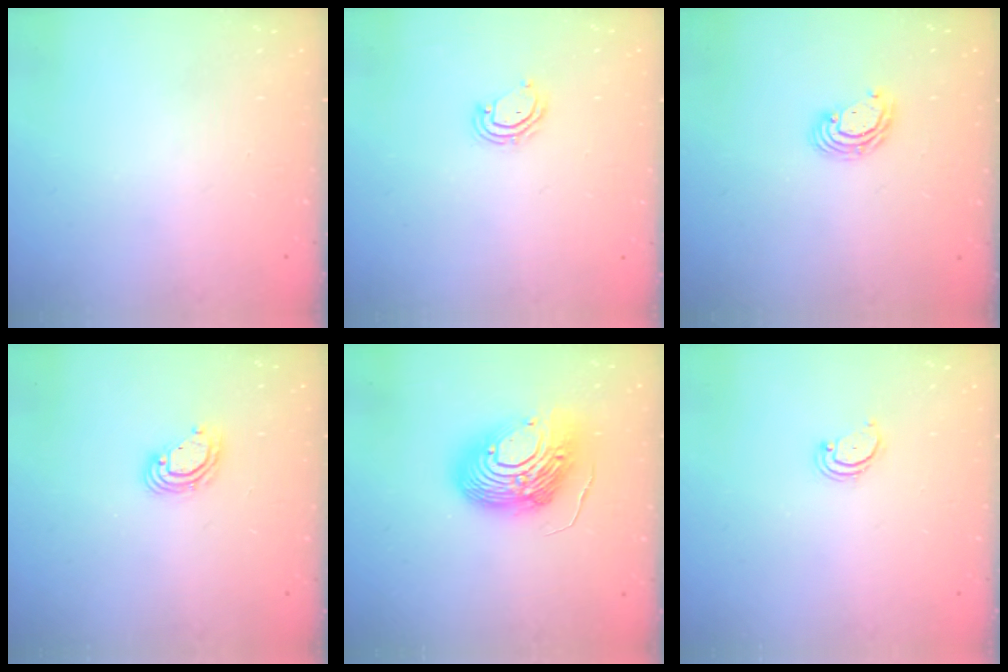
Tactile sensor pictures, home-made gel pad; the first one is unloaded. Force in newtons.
{"total": 4.6, "press": 4.6, "slide": 0.3}
{"total": 4.9, "press": 4.9, "slide": 0.2}
{"total": 6.6, "press": 6.6, "slide": 0.9}
{"total": 17.4, "press": 17.3, "slide": 1.6}
{"total": 2.6, "press": 2.5, "slide": 0.5}